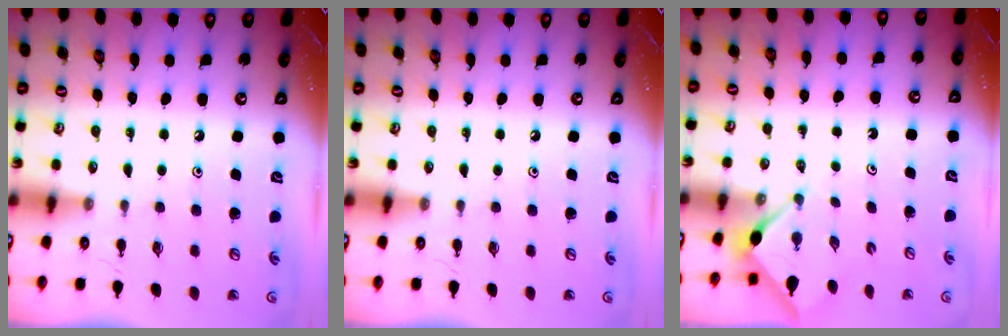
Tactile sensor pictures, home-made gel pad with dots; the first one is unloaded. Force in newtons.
{"total": 0.0}
{"total": 3.0, "press": 3.0, "slide": 0.3}